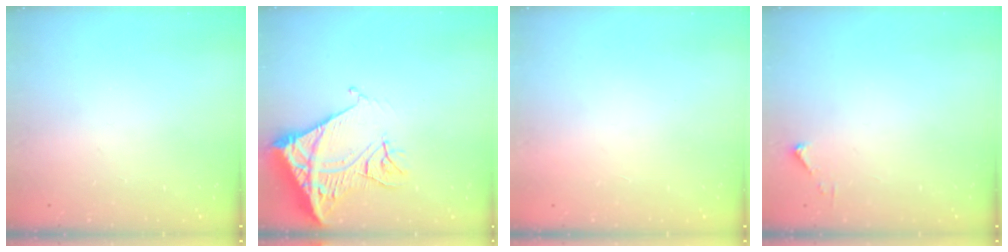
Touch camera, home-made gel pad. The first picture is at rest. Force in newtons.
{"total": 14.2, "press": 14.1, "slide": 1.5}
{"total": 1.5, "press": 1.5, "slide": 0.1}
{"total": 2.7, "press": 2.7, "slide": 0.3}